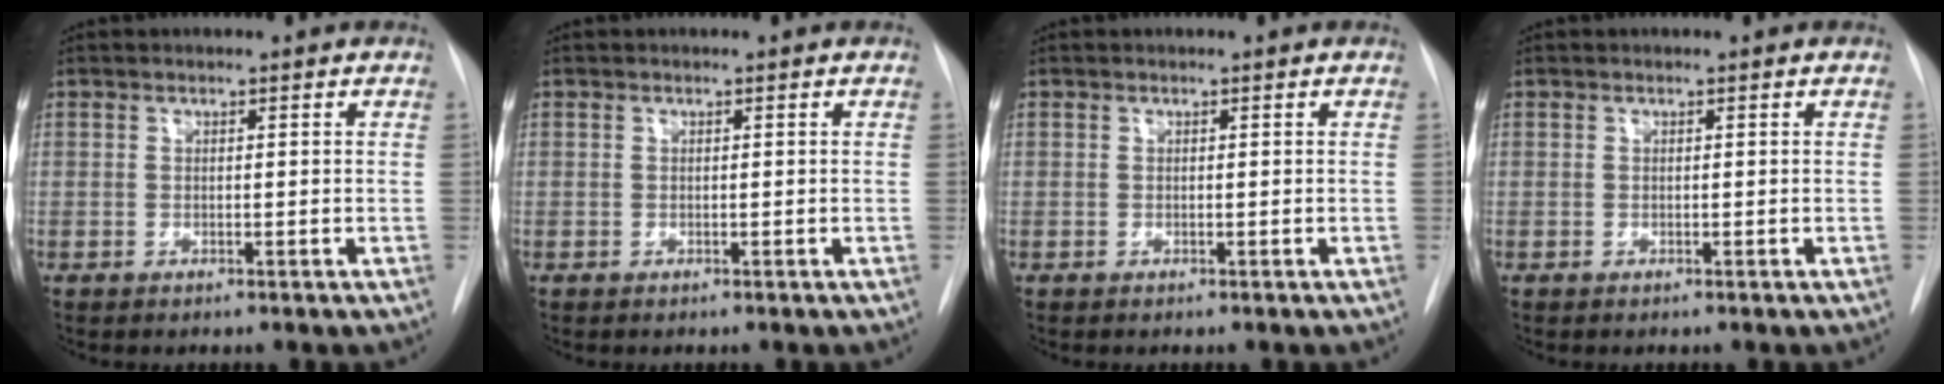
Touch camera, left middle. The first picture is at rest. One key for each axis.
{"total": 0.0}
{"total": 0.0}
{"total": 0.0}